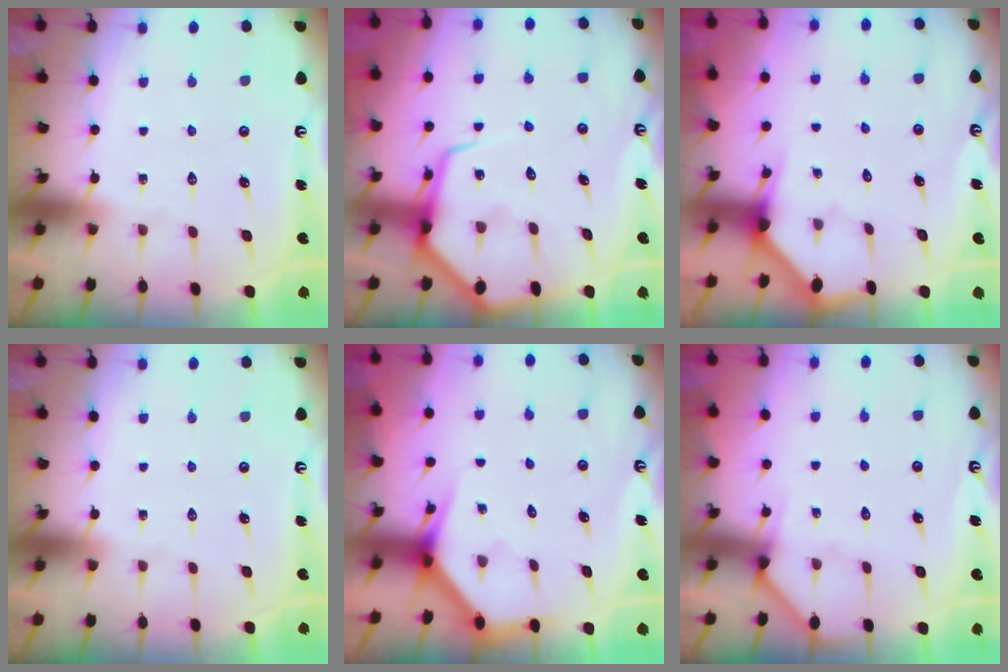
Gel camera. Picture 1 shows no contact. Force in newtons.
{"total": 10.9, "press": 10.8, "slide": 1.1}
{"total": 2.9, "press": 2.9, "slide": 0.2}
{"total": 0.0}
{"total": 3.5, "press": 3.5, "slide": 0.2}
{"total": 3.0, "press": 3.0, "slide": 0.2}